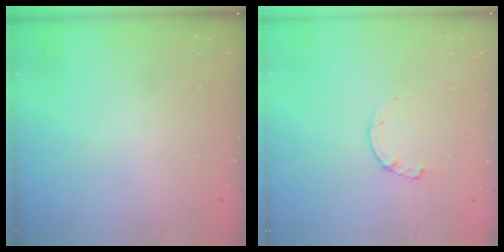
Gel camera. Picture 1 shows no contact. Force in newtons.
{"total": 1.0, "press": 0.9, "slide": 0.2}